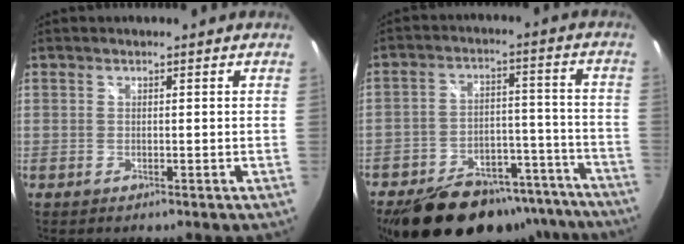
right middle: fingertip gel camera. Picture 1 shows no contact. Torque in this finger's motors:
{"motor_torque": [1.07, -1.07, 0.26, 0.11]}